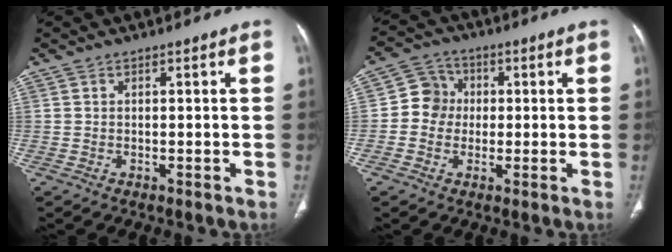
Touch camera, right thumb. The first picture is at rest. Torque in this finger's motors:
{"motor_torque": [-0.47, 0.02, 0.03, 0.43, -0.01]}